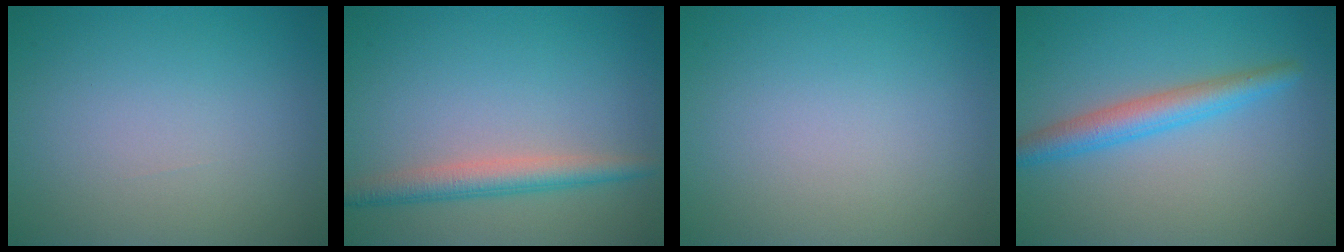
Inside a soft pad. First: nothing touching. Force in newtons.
{"total": 3.0, "press": 3.0, "slide": 0.1}
{"total": 0.0}
{"total": 3.4, "press": 3.4, "slide": 0.0}